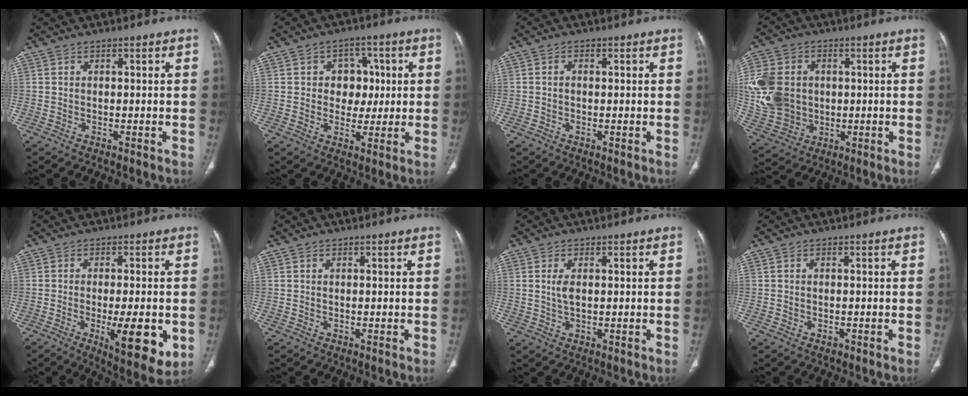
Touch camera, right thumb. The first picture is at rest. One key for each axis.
{"total": 7.2, "fx": 0.9, "fy": 5.9, "fz": 4.1, "tx": -0.011, "ty": 0.005, "tz": 0.011}
{"total": 0.9, "fx": 0.0, "fy": 0.6, "fz": 0.7, "tx": -0.013, "ty": 0.004, "tz": -0.001}
{"total": 15.1, "fx": 1.2, "fy": 12.2, "fz": 8.8, "tx": -0.178, "ty": 0.006, "tz": 0.037}
{"total": 12.5, "fx": -3.3, "fy": 3.8, "fz": 11.5, "tx": -0.156, "ty": -0.021, "tz": -0.041}
{"total": 0.0}
{"total": 2.7, "fx": 0.4, "fy": 1.3, "fz": 2.4, "tx": -0.053, "ty": -0.002, "tz": 0.010}
{"total": 0.8, "fx": -0.4, "fy": 0.5, "fz": 0.3, "tx": -0.006, "ty": 0.001, "tz": -0.007}